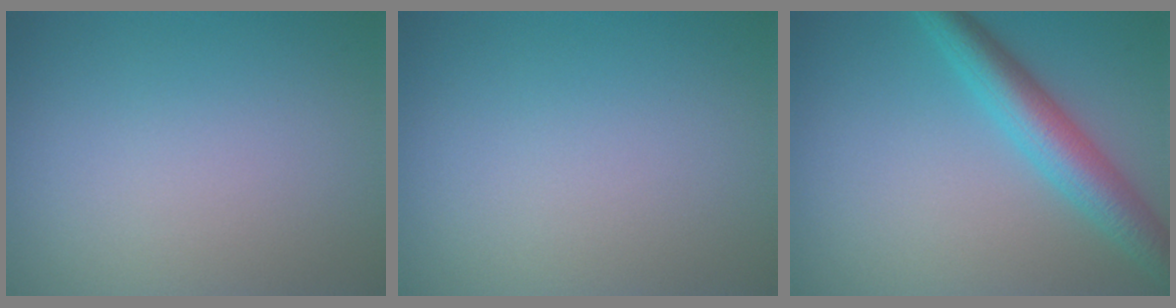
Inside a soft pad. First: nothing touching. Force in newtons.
{"total": 0.0}
{"total": 5.2, "press": 5.2, "slide": 0.1}